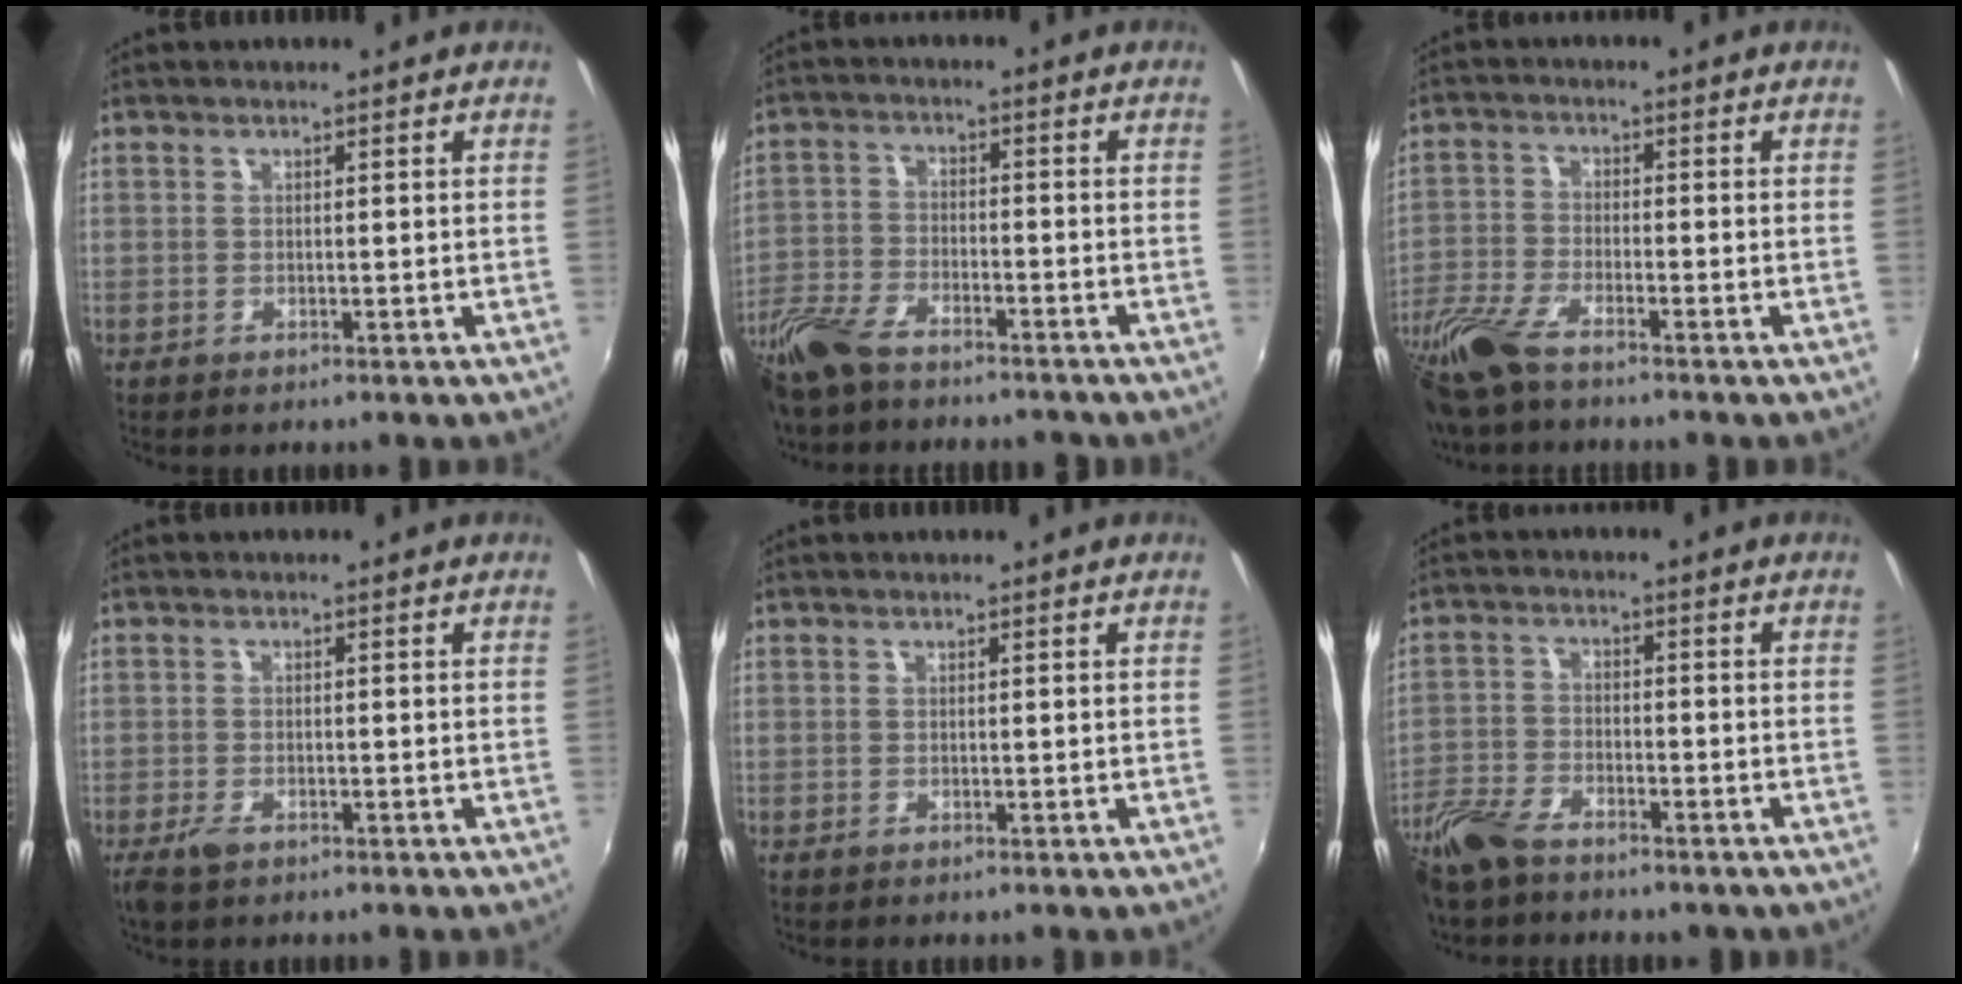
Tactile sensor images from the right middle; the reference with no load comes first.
{"total": 13.8, "force": [-10.9, 5.3, 6.8], "torque": [-0.172, -0.033, -0.206]}
{"total": 10.8, "force": [-8.4, 2.7, 6.3], "torque": [-0.156, -0.027, -0.174]}
{"total": 2.9, "force": [-2.0, 1.3, 1.7], "torque": [-0.040, -0.008, -0.040]}
{"total": 0.0}
{"total": 10.1, "force": [-7.6, 4.5, 4.8], "torque": [-0.126, -0.017, -0.152]}